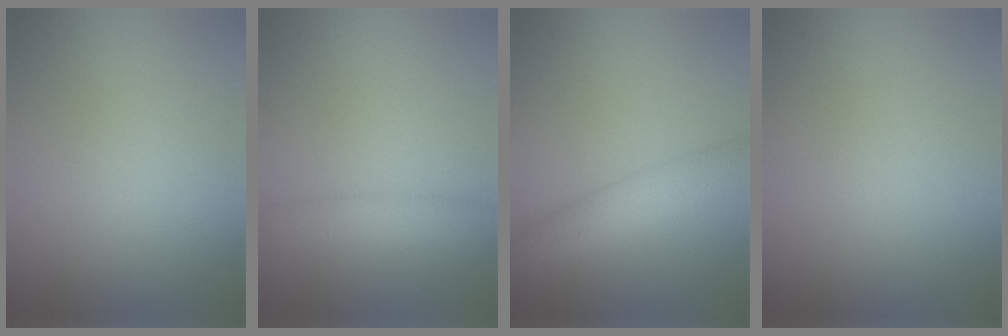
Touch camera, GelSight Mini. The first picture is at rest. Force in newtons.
{"total": 1.9, "press": 1.9, "slide": 0.1}
{"total": 3.7, "press": 3.7, "slide": 0.1}
{"total": 0.0}